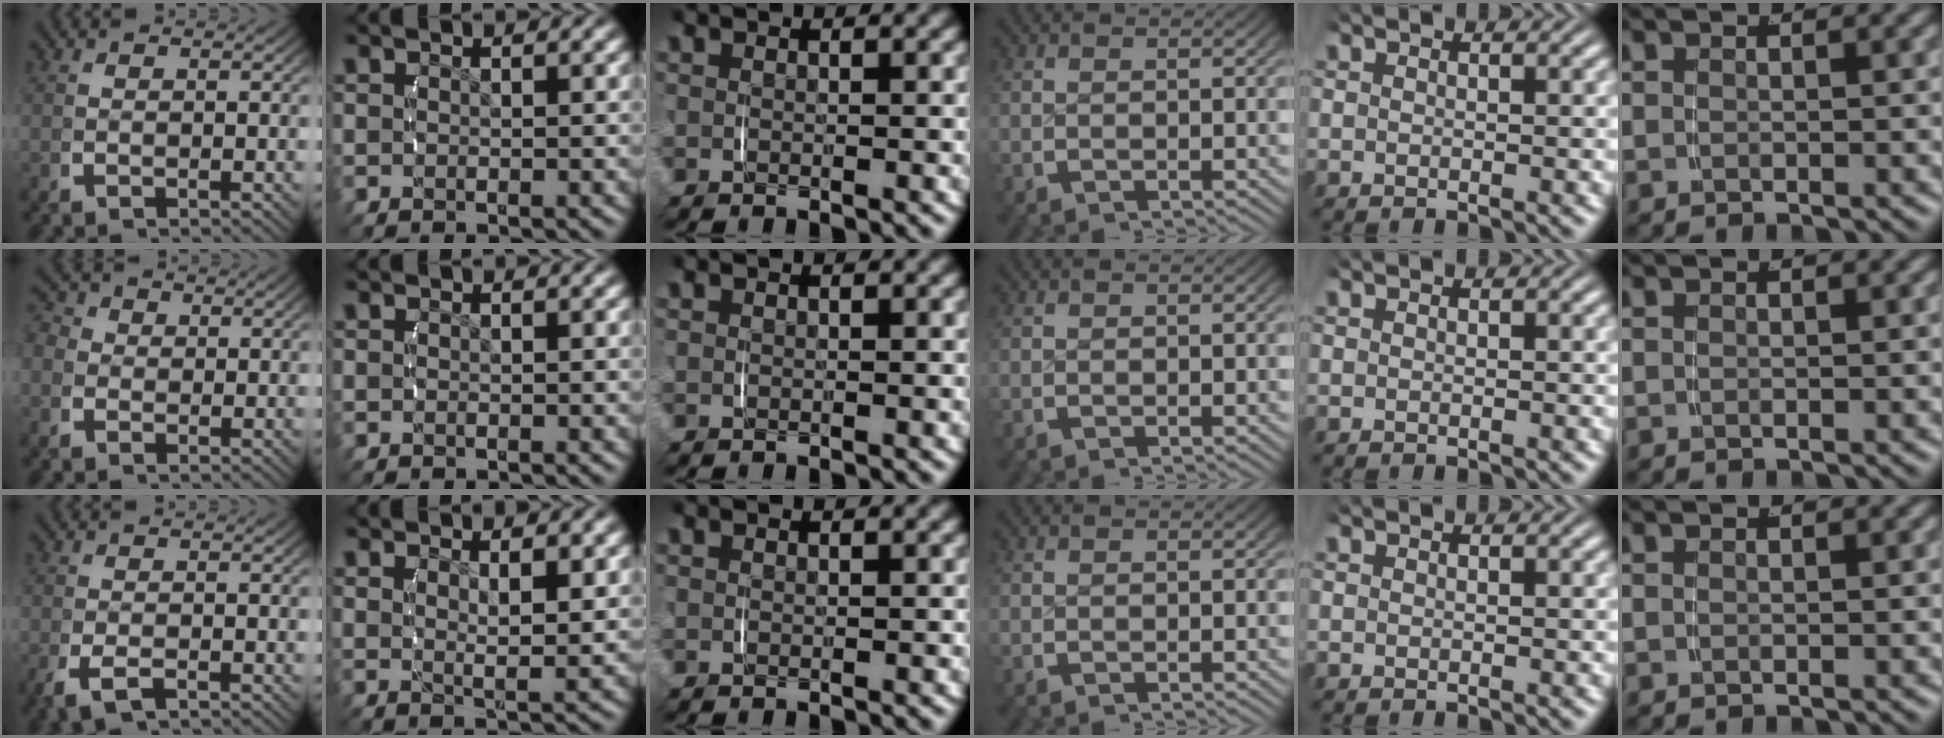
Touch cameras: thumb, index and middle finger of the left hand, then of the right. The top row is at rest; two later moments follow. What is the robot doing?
{"motion": "lift_and_place", "object": "toothpaste"}